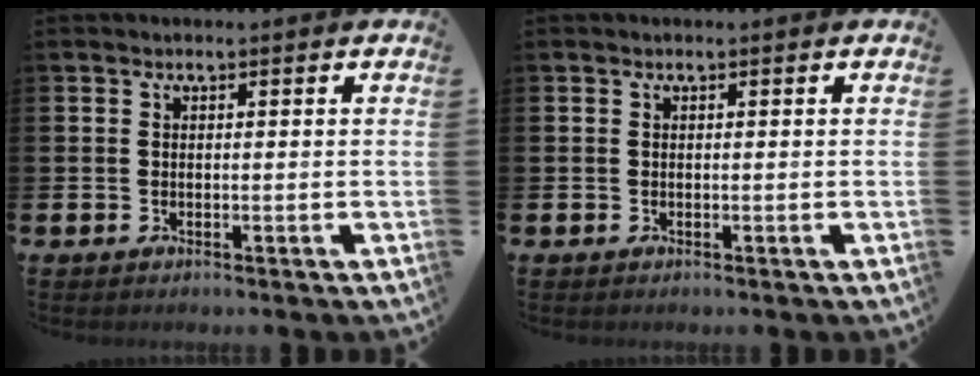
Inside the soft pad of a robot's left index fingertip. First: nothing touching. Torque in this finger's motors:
{"motor_torque": [0.00, 0.00, 0.00, 0.00]}